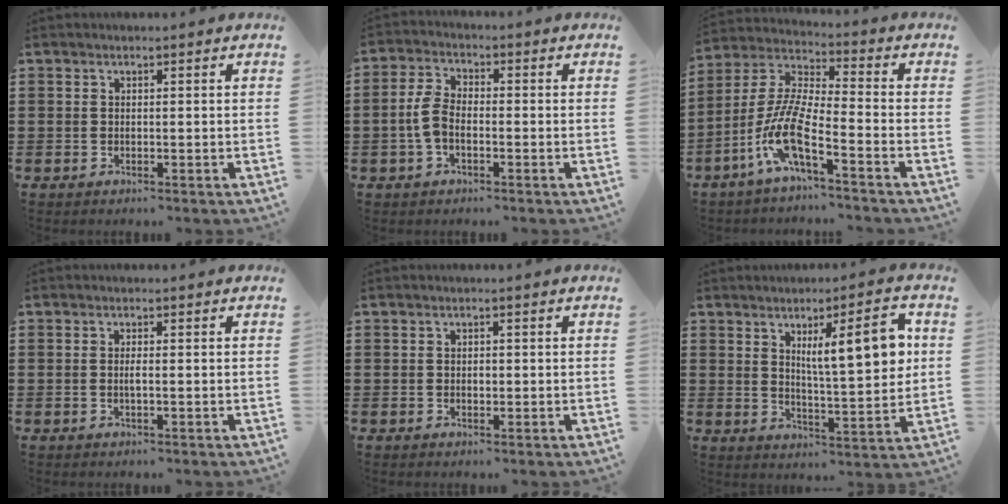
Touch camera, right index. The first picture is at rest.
{"total": 4.7, "force": [-1.4, 2.4, 3.8], "torque": [-0.105, -0.008, -0.036]}
{"total": 10.0, "force": [-5.7, 1.4, 8.1], "torque": [-0.194, -0.024, -0.117]}
{"total": 1.2, "force": [-0.3, 0.0, 1.2], "torque": [-0.024, -0.005, -0.005]}
{"total": 0.9, "force": [-0.1, 0.4, 0.8], "torque": [-0.018, -0.002, -0.002]}
{"total": 10.3, "force": [3.3, 2.4, 9.5], "torque": [-0.150, -0.005, 0.049]}